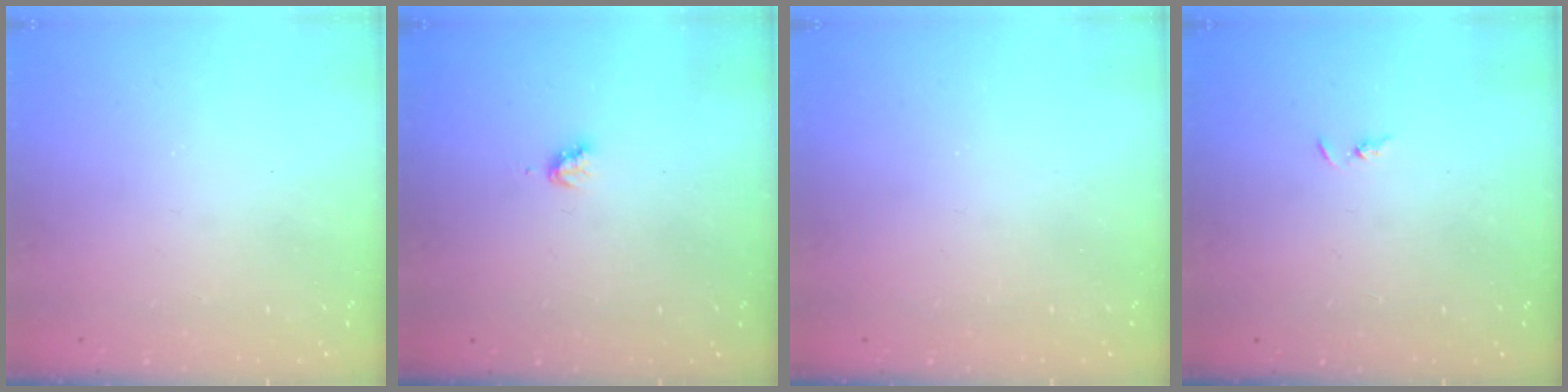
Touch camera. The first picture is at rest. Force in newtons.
{"total": 2.8, "press": 2.8, "slide": 0.3}
{"total": 0.0}
{"total": 1.3, "press": 1.2, "slide": 0.3}